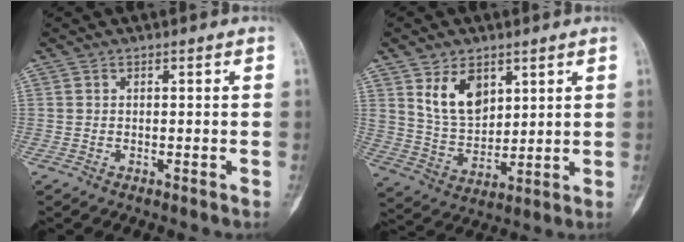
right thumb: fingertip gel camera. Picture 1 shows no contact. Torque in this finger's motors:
{"motor_torque": [-0.33, 1.47, 0.03, 0.12, 0.23]}